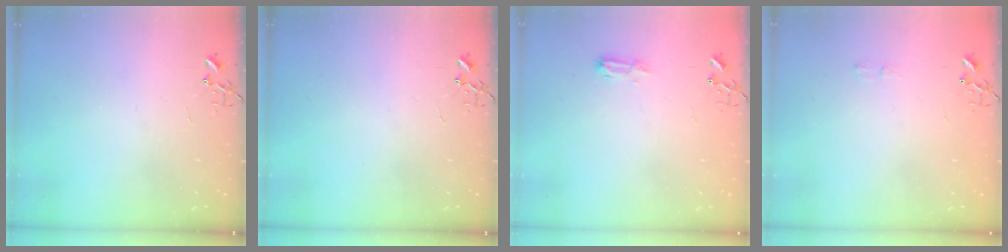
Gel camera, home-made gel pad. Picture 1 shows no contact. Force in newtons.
{"total": 0.0}
{"total": 7.7, "press": 7.6, "slide": 0.9}
{"total": 4.6, "press": 4.6, "slide": 0.7}